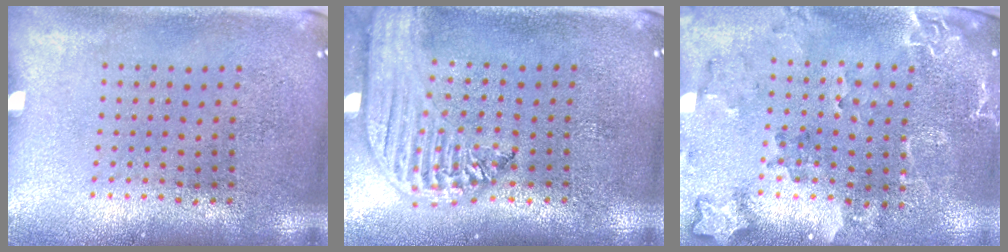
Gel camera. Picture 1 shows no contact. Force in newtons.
{"total": 2.5, "press": 2.1, "slide": 1.3}
{"total": 2.1, "press": 1.9, "slide": 0.9}